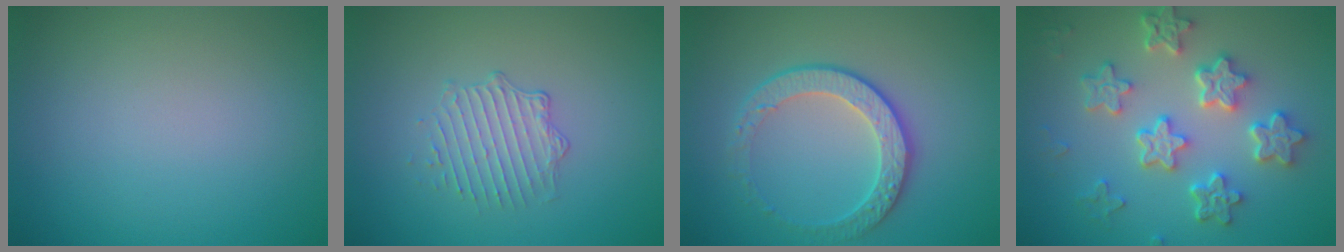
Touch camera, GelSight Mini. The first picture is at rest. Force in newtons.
{"total": 1.9, "press": 1.4, "slide": 1.4}
{"total": 3.2, "press": 2.8, "slide": 1.6}
{"total": 5.9, "press": 5.0, "slide": 3.2}